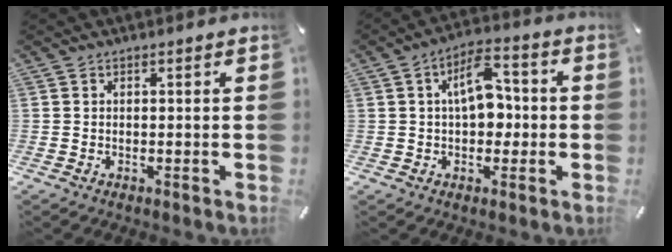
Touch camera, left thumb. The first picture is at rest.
{"total": 10.0, "force": [0.7, 6.1, 7.9], "torque": [-0.121, 0.007, 0.009]}